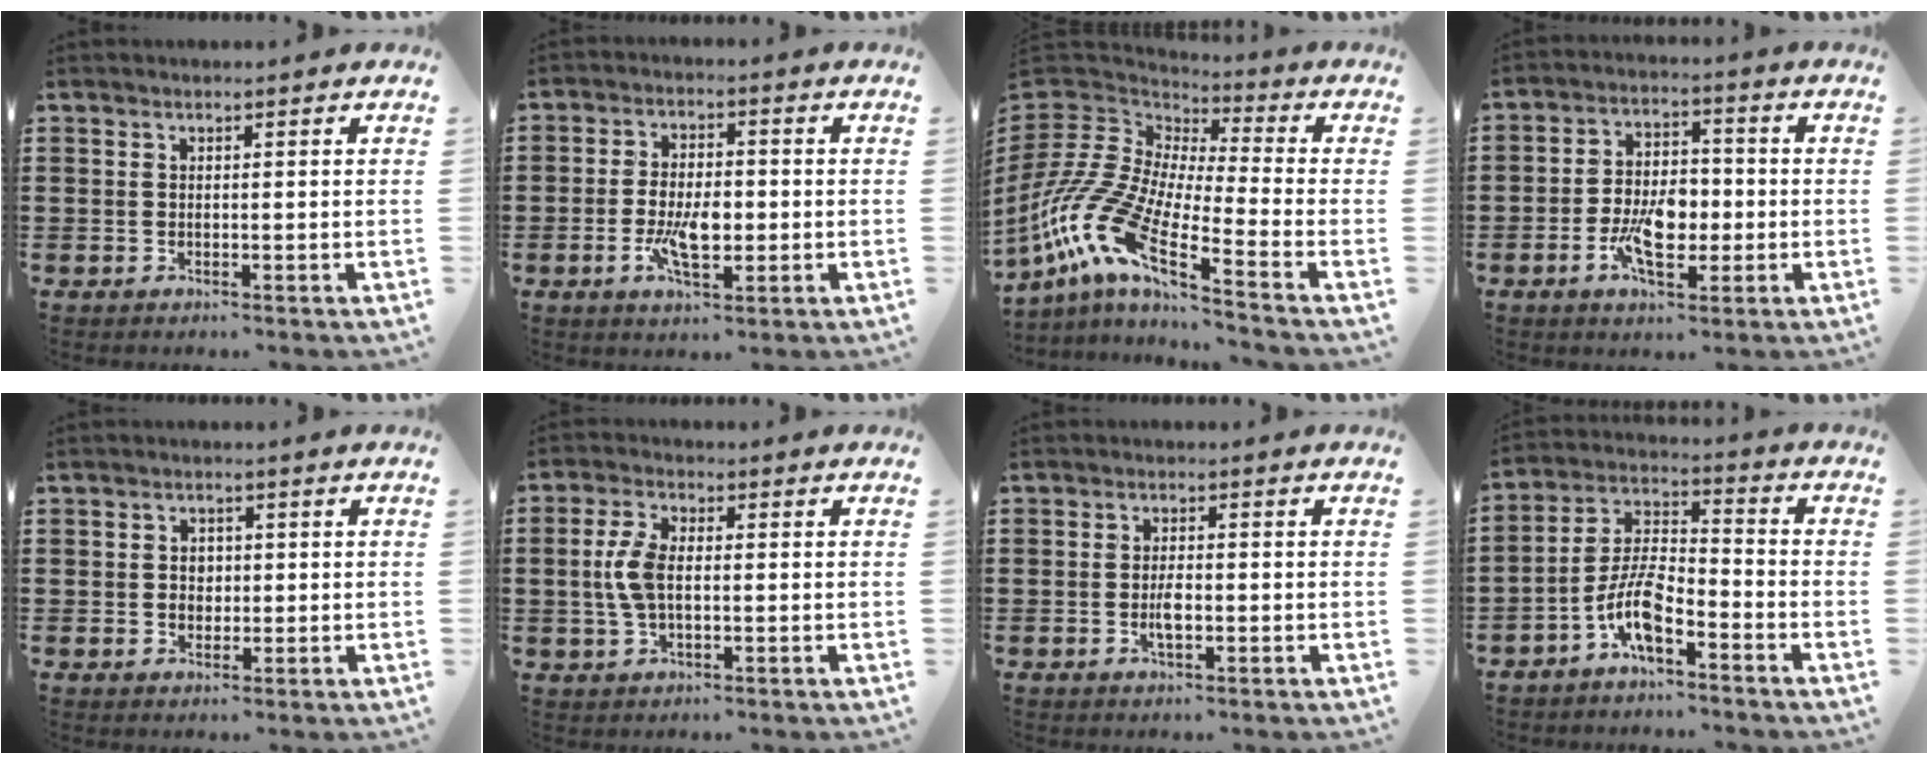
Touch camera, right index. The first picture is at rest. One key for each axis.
{"total": 6.3, "fx": -1.4, "fy": 2.9, "fz": 5.4, "tx": -0.120, "ty": -0.001, "tz": -0.029}
{"total": 13.6, "fx": -9.6, "fy": 3.0, "fz": 9.2, "tx": -0.252, "ty": -0.027, "tz": -0.207}
{"total": 7.5, "fx": -2.0, "fy": 4.4, "fz": 5.8, "tx": -0.112, "ty": 0.004, "tz": -0.040}
{"total": 2.1, "fx": 0.0, "fy": 1.8, "fz": 1.2, "tx": -0.029, "ty": 0.006, "tz": -0.001}
{"total": 5.8, "fx": 0.0, "fy": 2.9, "fz": 5.0, "tx": -0.120, "ty": 0.002, "tz": -0.007}
{"total": 2.8, "fx": -0.6, "fy": 1.0, "fz": 2.5, "tx": -0.053, "ty": -0.001, "tz": -0.013}
{"total": 7.9, "fx": -4.9, "fy": 2.6, "fz": 5.7, "tx": -0.139, "ty": -0.006, "tz": -0.096}